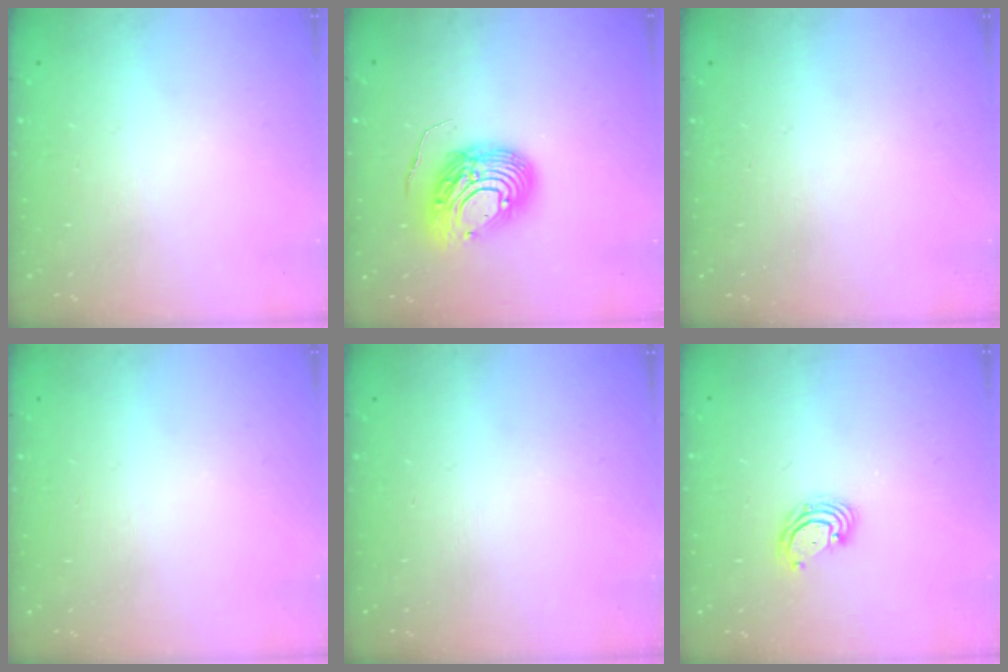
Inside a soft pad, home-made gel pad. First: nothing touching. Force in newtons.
{"total": 12.0, "press": 12.0, "slide": 1.1}
{"total": 0.0}
{"total": 0.0}
{"total": 0.0}
{"total": 4.2, "press": 4.2, "slide": 0.3}